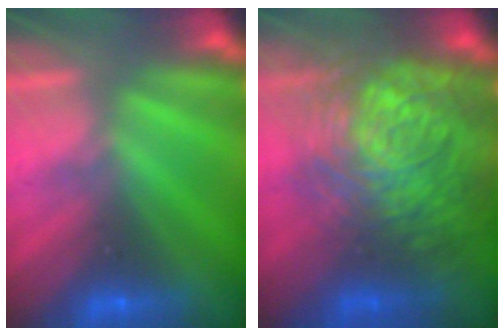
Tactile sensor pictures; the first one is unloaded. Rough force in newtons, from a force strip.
{"total": 8.3}